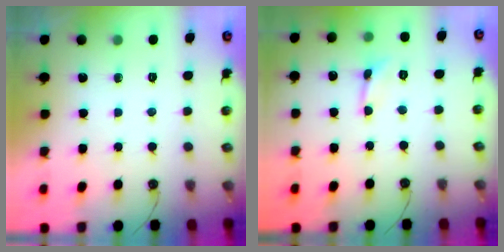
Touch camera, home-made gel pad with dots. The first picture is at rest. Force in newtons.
{"total": 0.0}